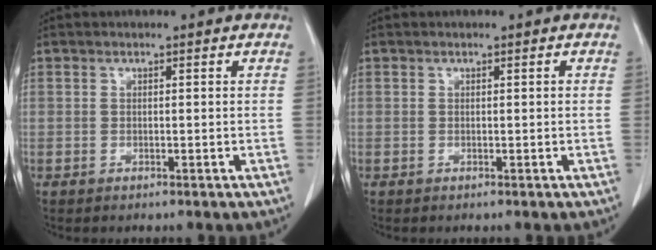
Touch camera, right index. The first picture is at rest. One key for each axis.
{"total": 0.0}